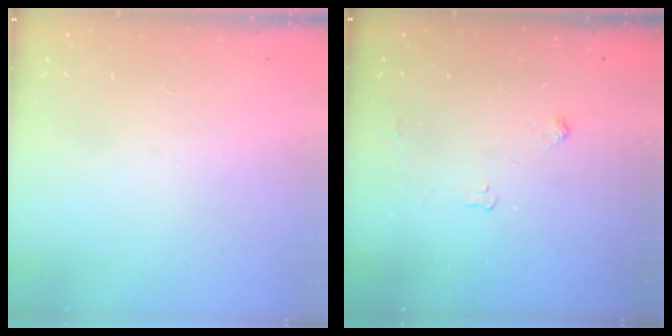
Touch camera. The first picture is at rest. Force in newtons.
{"total": 3.8, "press": 3.8, "slide": 0.6}